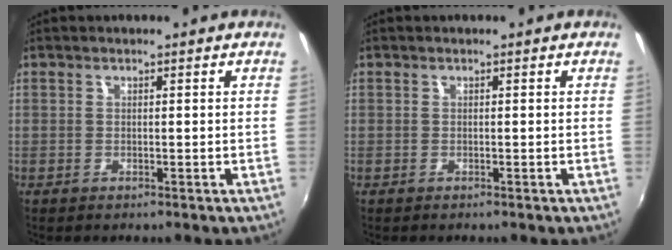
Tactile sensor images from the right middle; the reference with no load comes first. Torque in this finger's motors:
{"motor_torque": [0.41, 0.02, 0.07, 0.01]}